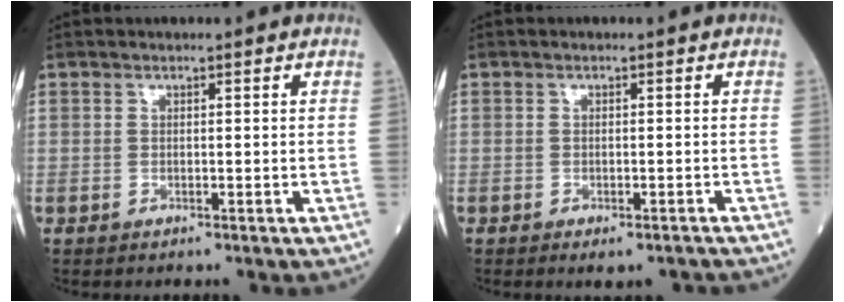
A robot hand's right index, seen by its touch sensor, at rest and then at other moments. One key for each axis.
{"total": 2.9, "fx": -2.4, "fy": 0.9, "fz": 1.4, "tx": -0.008, "ty": -0.004, "tz": -0.032}